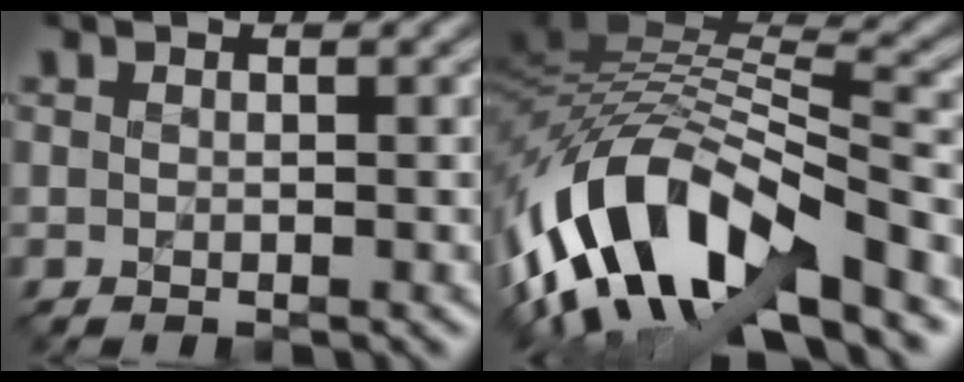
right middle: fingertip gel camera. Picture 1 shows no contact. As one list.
[{"total": 14.1, "force": [-6.3, 5.9, 11.2], "torque": [-0.221, 0.026, -0.115]}]